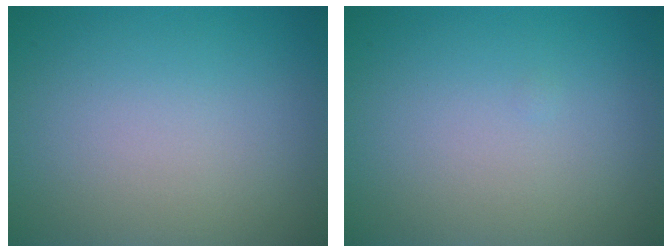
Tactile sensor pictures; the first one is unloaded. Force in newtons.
{"total": 0.0}